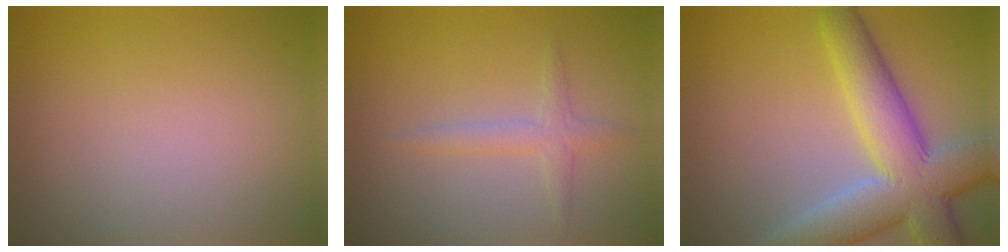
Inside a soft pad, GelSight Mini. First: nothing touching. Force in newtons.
{"total": 1.7, "press": 1.7, "slide": 0.0}
{"total": 9.4, "press": 9.4, "slide": 0.6}